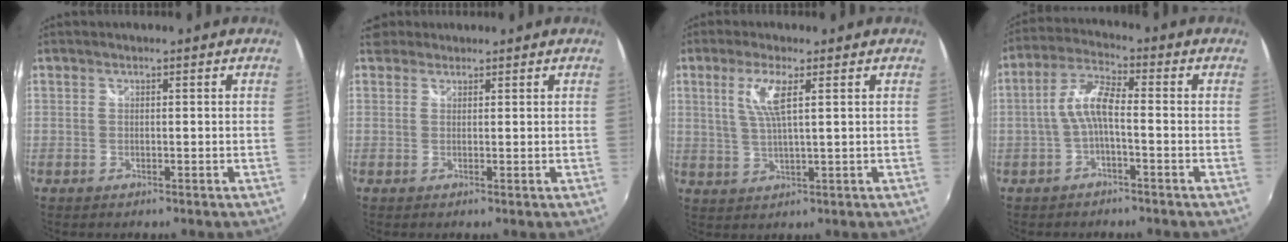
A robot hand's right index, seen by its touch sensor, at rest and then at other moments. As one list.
[{"total": 1.9, "force": [1.1, 1.5, 0.2], "torque": [0.000, 0.009, 0.015]}, {"total": 5.6, "force": [2.0, 0.5, 5.2], "torque": [-0.107, -0.004, 0.043]}, {"total": 6.3, "force": [-1.5, 1.6, 5.9], "torque": [-0.129, 0.016, -0.032]}]